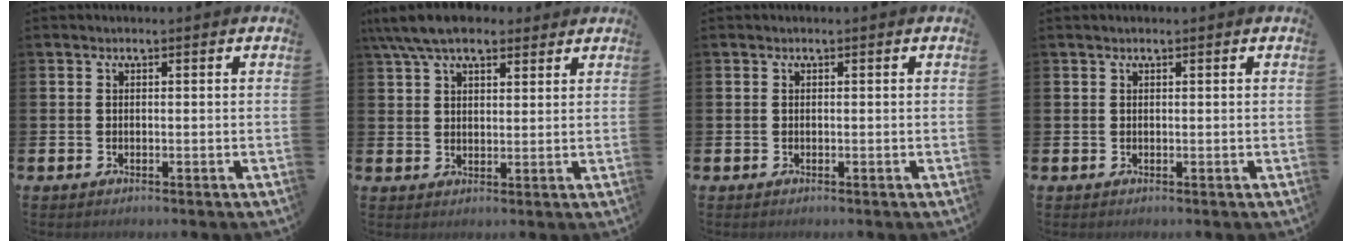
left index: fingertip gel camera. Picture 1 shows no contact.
{"total": 7.3, "force": [6.1, 2.5, 3.0], "torque": [-0.078, -0.008, 0.114]}
{"total": 0.0}
{"total": 0.6, "force": [0.4, 0.1, 0.3], "torque": [-0.006, 0.003, 0.008]}